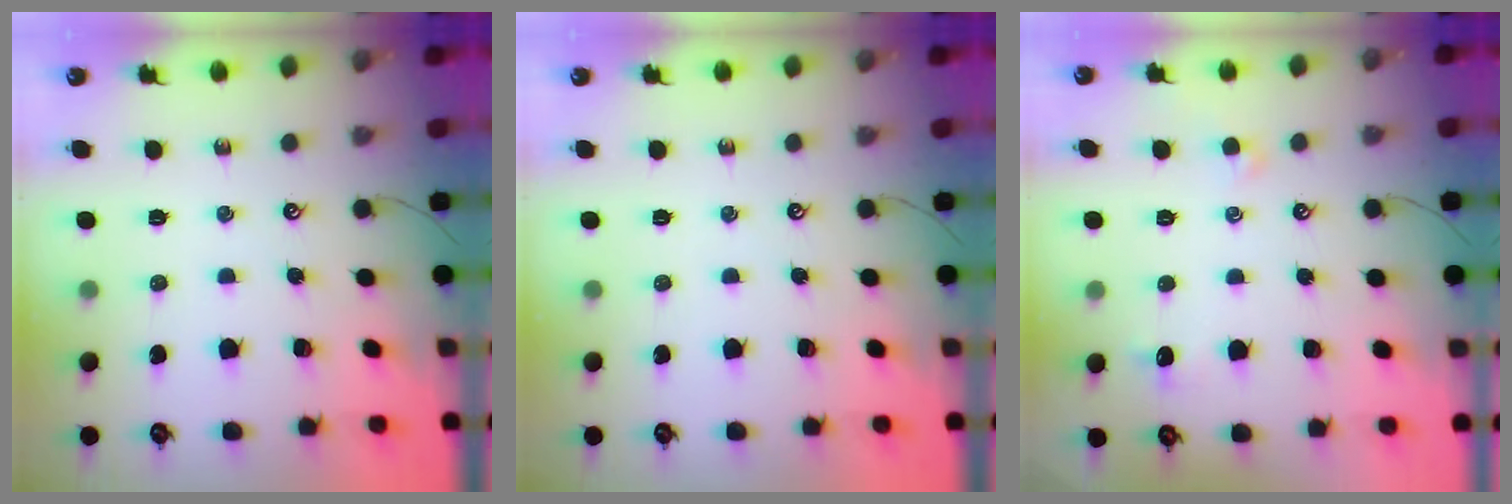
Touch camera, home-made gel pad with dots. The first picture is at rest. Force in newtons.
{"total": 0.0}
{"total": 0.9, "press": 0.7, "slide": 0.5}